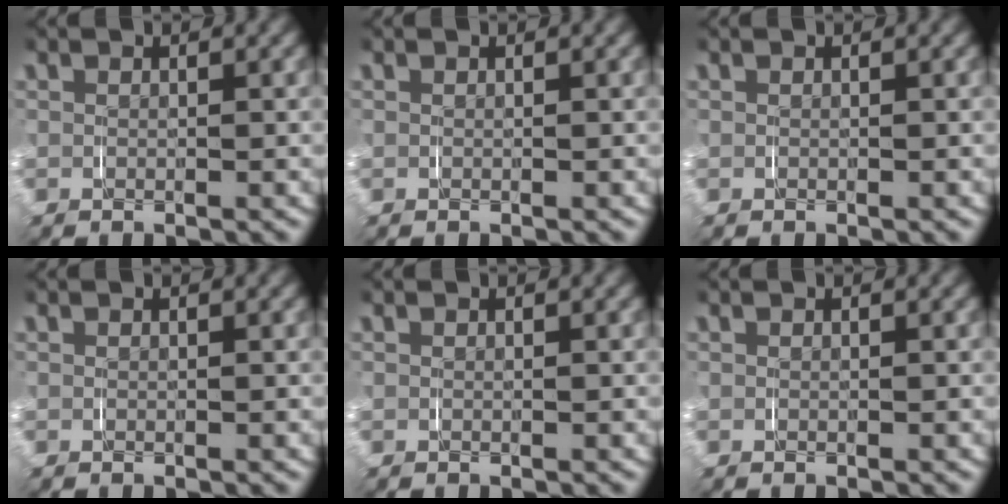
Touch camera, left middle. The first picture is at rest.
{"total": 0.0}
{"total": 0.0}
{"total": 0.0}
{"total": 0.0}
{"total": 0.0}